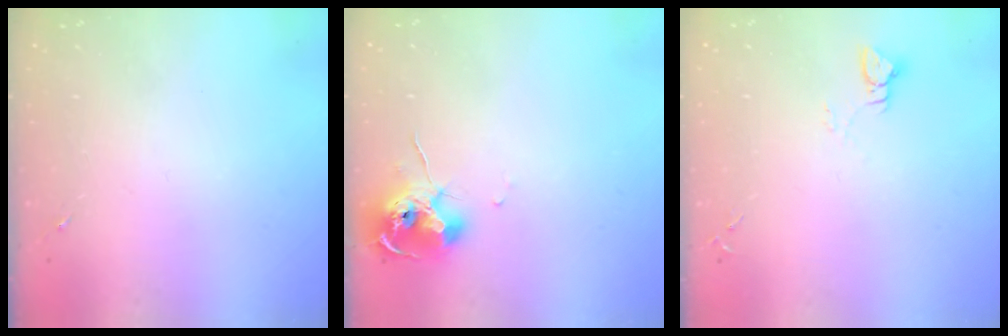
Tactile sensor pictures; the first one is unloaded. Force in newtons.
{"total": 10.4, "press": 10.3, "slide": 1.2}
{"total": 3.0, "press": 3.0, "slide": 0.3}